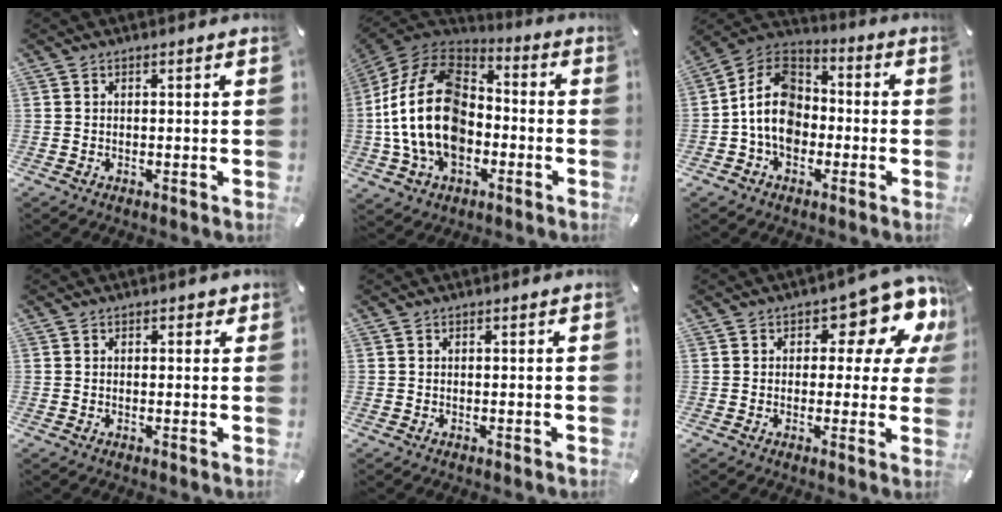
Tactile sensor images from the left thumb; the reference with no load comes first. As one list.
[{"total": 21.0, "force": [-3.9, 14.8, 14.3], "torque": [-0.312, 0.024, -0.071]}, {"total": 12.4, "force": [-3.2, 9.7, 7.0], "torque": [-0.162, 0.026, -0.062]}, {"total": 1.0, "force": [0.2, 0.8, 0.6], "torque": [-0.004, 0.003, 0.000]}, {"total": 0.0}, {"total": 12.3, "force": [5.8, 6.3, 8.8], "torque": [-0.098, -0.051, 0.094]}]